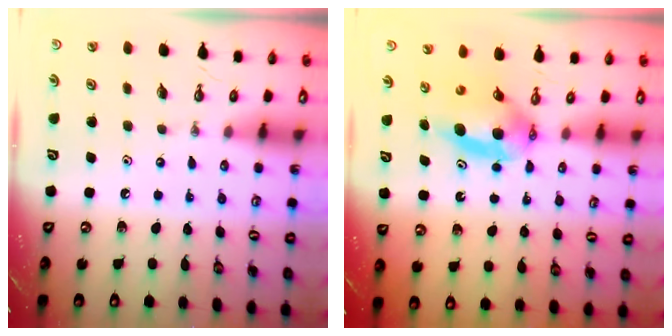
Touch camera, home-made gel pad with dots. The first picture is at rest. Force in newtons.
{"total": 6.3, "press": 5.8, "slide": 2.3}